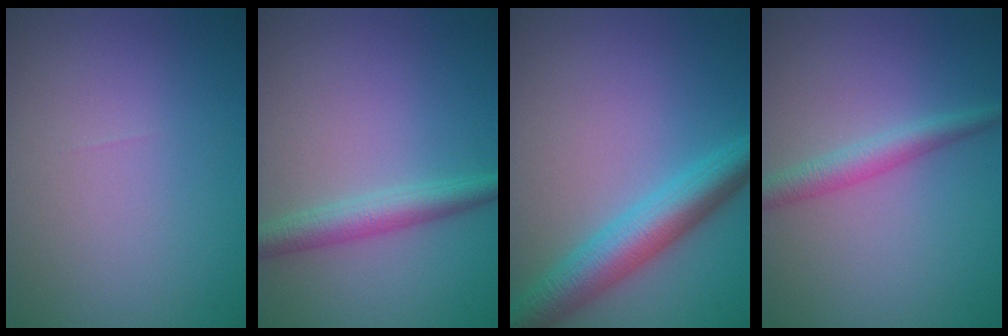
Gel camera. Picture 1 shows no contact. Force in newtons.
{"total": 3.0, "press": 3.0, "slide": 0.1}
{"total": 5.5, "press": 5.5, "slide": 0.0}
{"total": 2.4, "press": 2.4, "slide": 0.0}